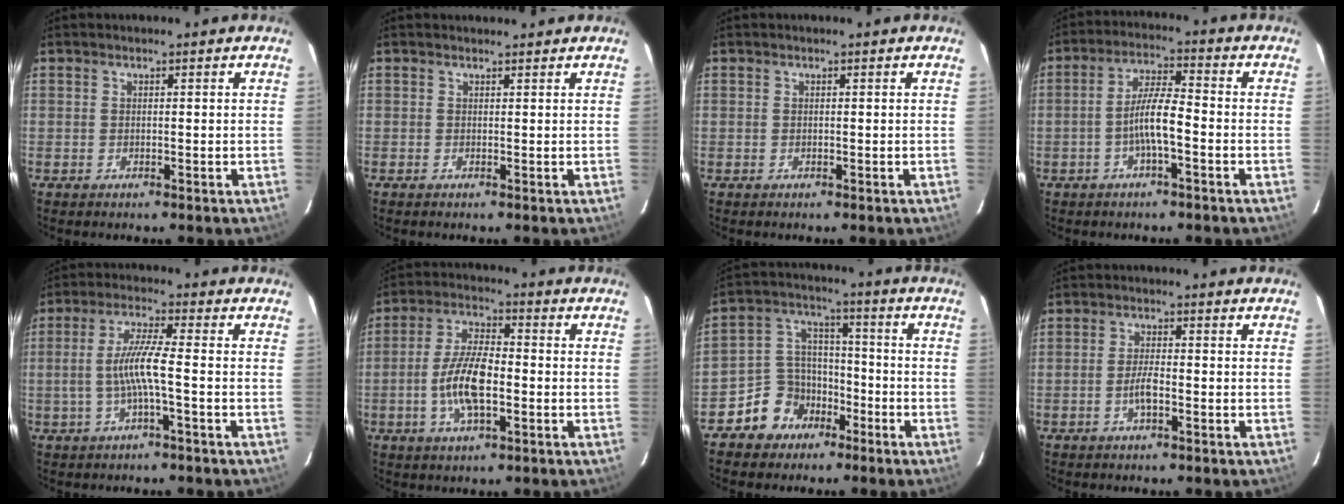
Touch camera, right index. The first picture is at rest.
{"total": 1.0, "force": [0.9, 0.5, 0.1], "torque": [-0.008, 0.004, 0.011]}
{"total": 0.0}
{"total": 6.3, "force": [-2.3, 0.9, 5.8], "torque": [-0.115, 0.007, -0.041]}
{"total": 6.9, "force": [-1.6, -0.1, 6.7], "torque": [-0.141, 0.002, -0.027]}
{"total": 9.9, "force": [-2.5, 3.6, 8.9], "torque": [-0.181, 0.004, -0.048]}
{"total": 9.5, "force": [-5.9, 7.3, 1.8], "torque": [-0.042, 0.043, -0.097]}
{"total": 3.1, "force": [-1.3, 0.7, 2.7], "torque": [-0.057, 0.002, -0.026]}